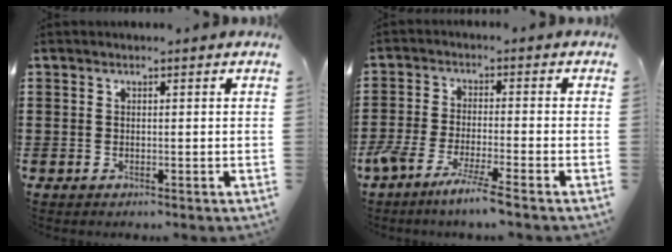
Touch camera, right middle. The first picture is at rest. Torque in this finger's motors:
{"motor_torque": [1.43, -0.71, 0.71, 0.17]}